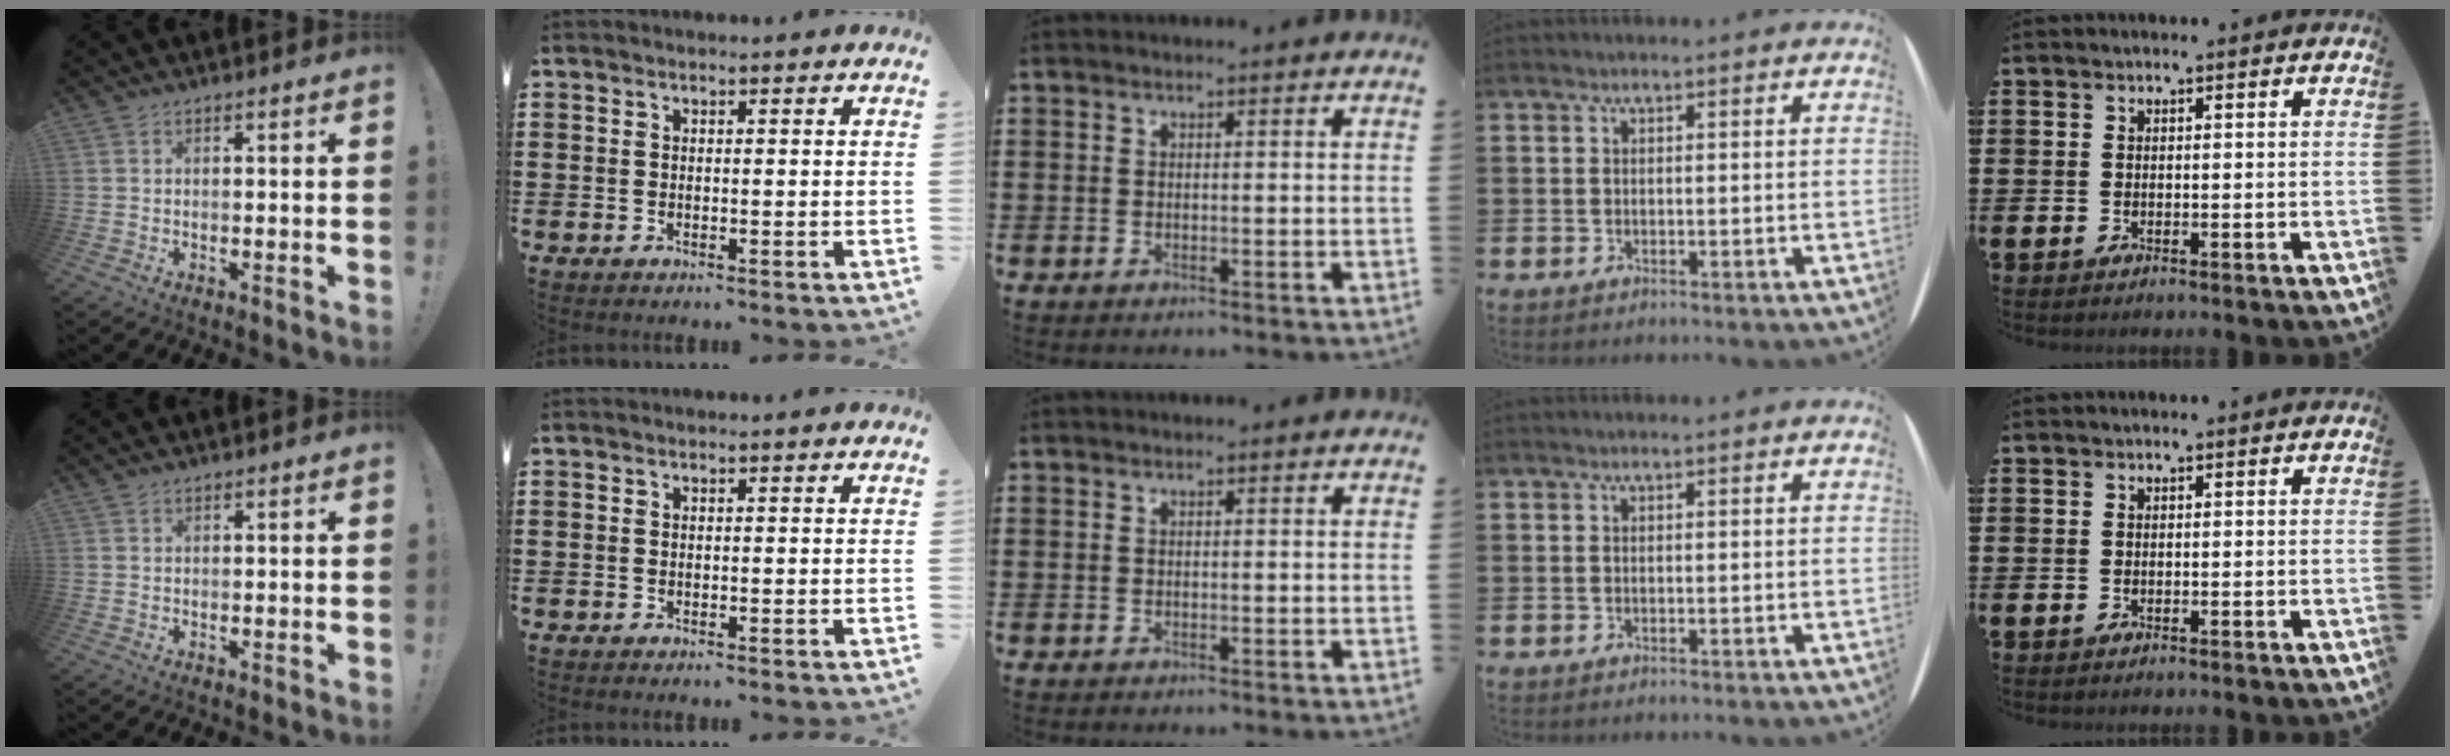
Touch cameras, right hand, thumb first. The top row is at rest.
{"thumb": {"total": 0.6, "force": [0.5, 0.2, 0.1], "torque": [0.001, -0.002, 0.010]}}